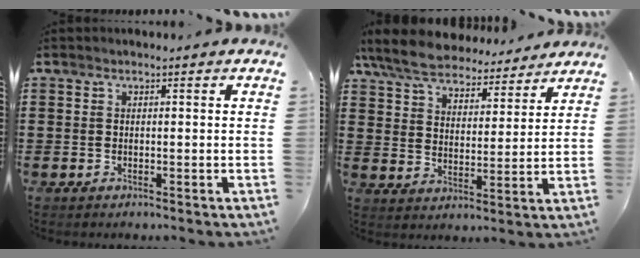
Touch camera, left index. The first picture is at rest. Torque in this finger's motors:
{"motor_torque": [1.44, -0.70, 1.05, 0.21]}